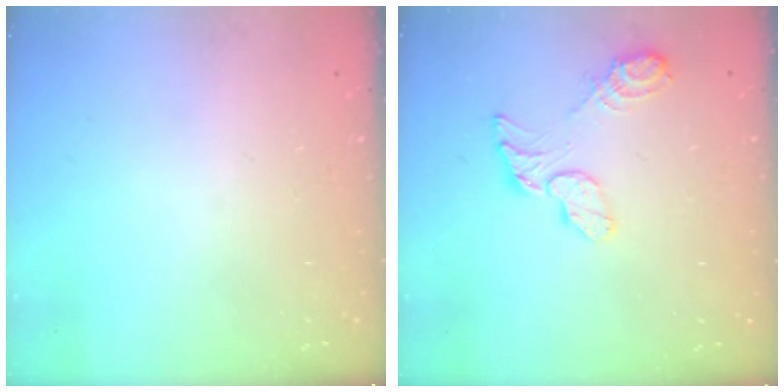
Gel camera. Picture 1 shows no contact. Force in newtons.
{"total": 9.1, "press": 9.0, "slide": 0.8}